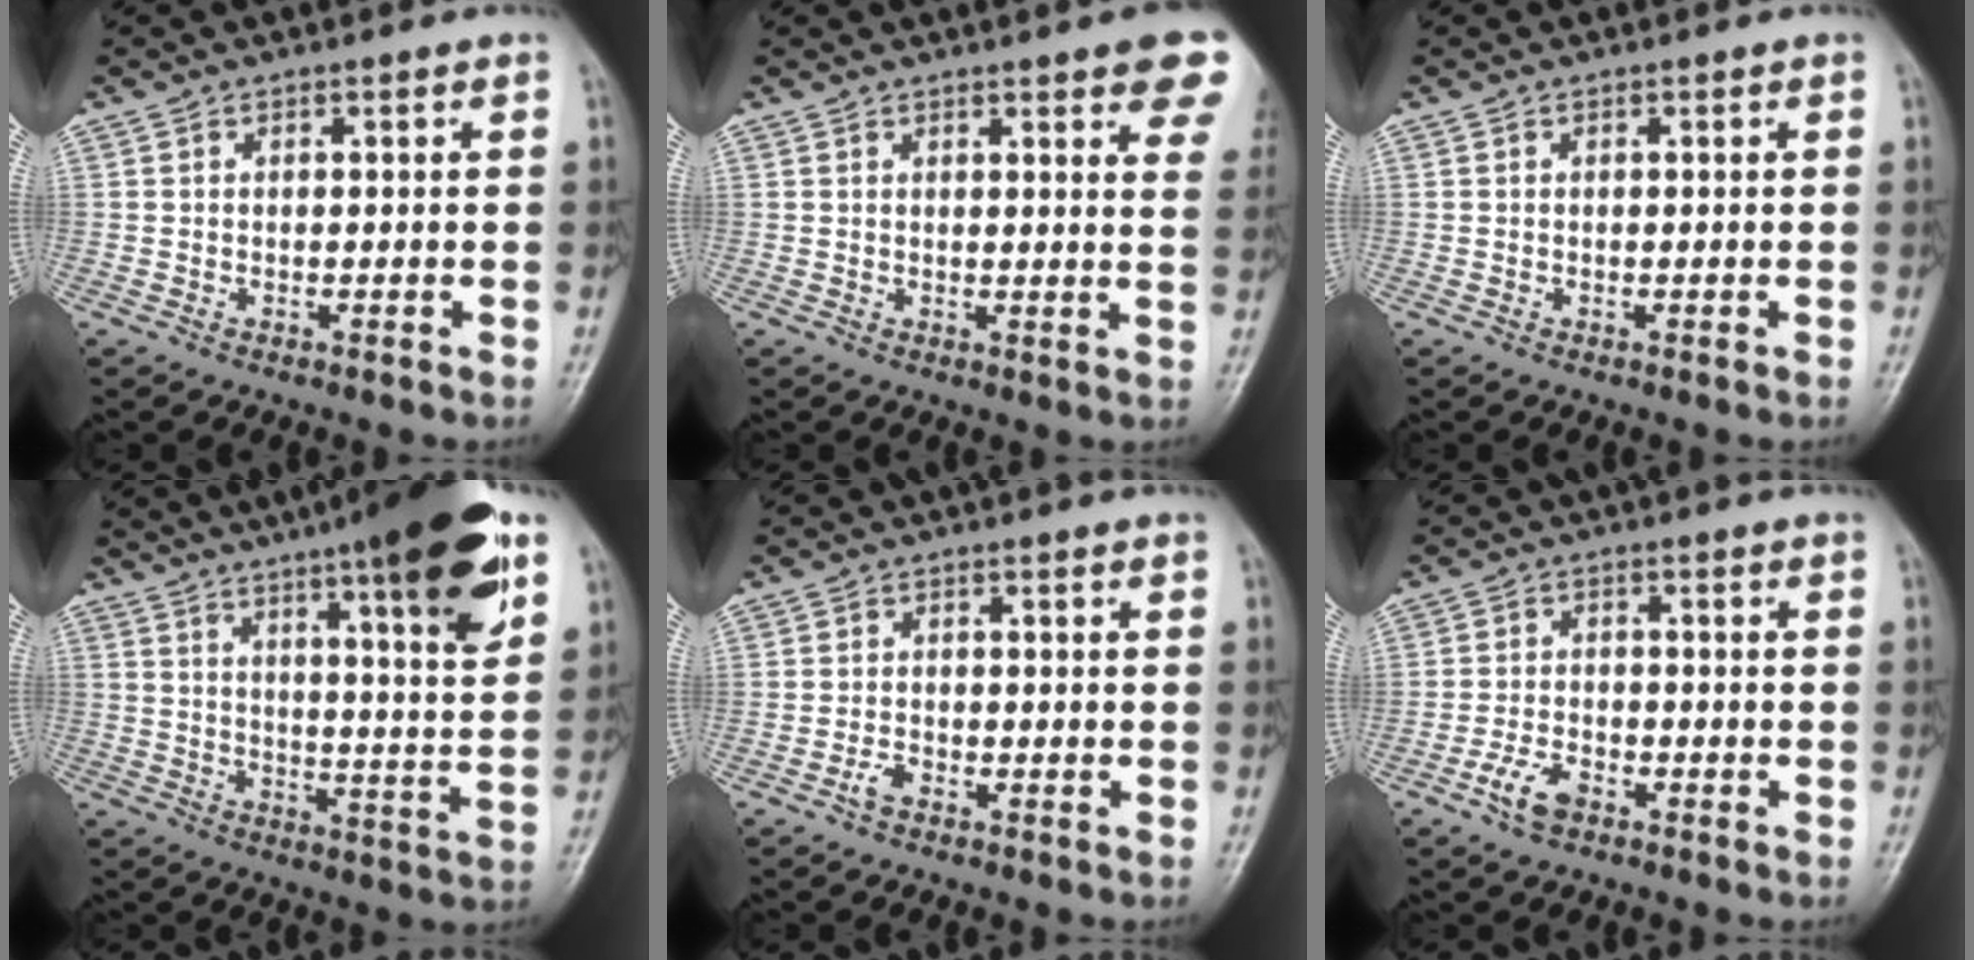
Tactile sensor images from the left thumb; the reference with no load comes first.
{"total": 10.7, "force": [6.2, 2.5, 8.4], "torque": [-0.077, -0.018, 0.064]}
{"total": 0.0}
{"total": 19.6, "force": [11.0, 3.3, 15.9], "torque": [-0.208, -0.037, 0.156]}
{"total": 1.9, "force": [-1.3, 0.9, 1.1], "torque": [-0.025, 0.008, -0.028]}
{"total": 4.7, "force": [-2.9, 2.4, 2.9], "torque": [-0.056, 0.017, -0.056]}